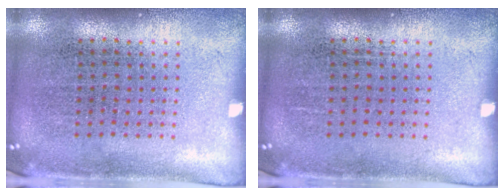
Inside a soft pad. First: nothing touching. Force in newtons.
{"total": 0.0}